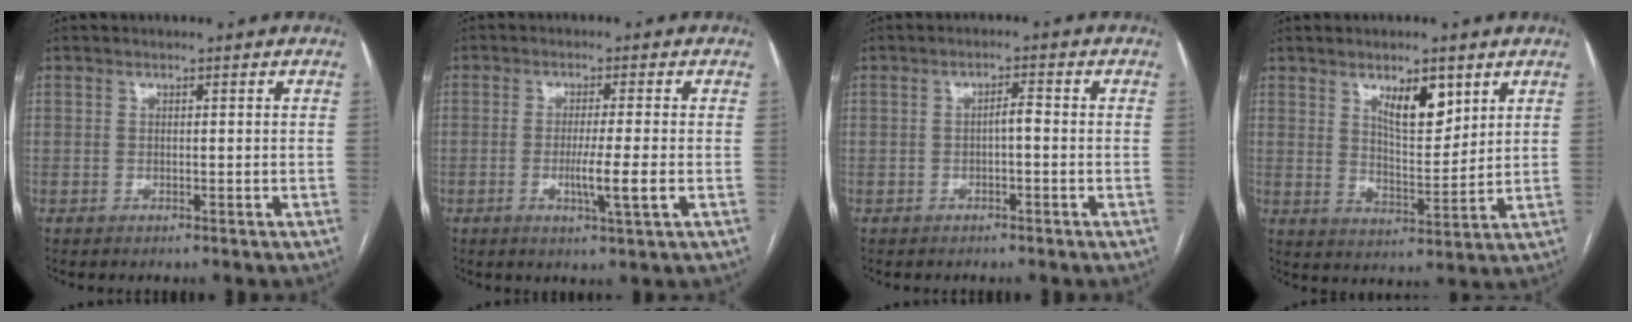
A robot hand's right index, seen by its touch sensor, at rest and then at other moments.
{"total": 5.2, "force": [-1.2, -0.4, 5.1], "torque": [-0.090, -0.013, -0.022]}
{"total": 1.7, "force": [-0.4, 0.3, 1.6], "torque": [-0.026, 0.004, -0.008]}
{"total": 7.5, "force": [4.2, 2.5, 5.7], "torque": [-0.097, -0.006, 0.075]}